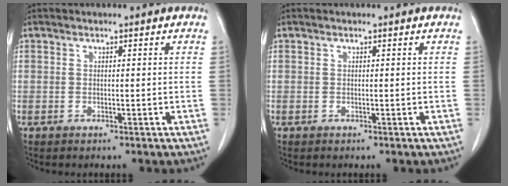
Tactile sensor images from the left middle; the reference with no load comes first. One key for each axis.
{"total": 0.0}